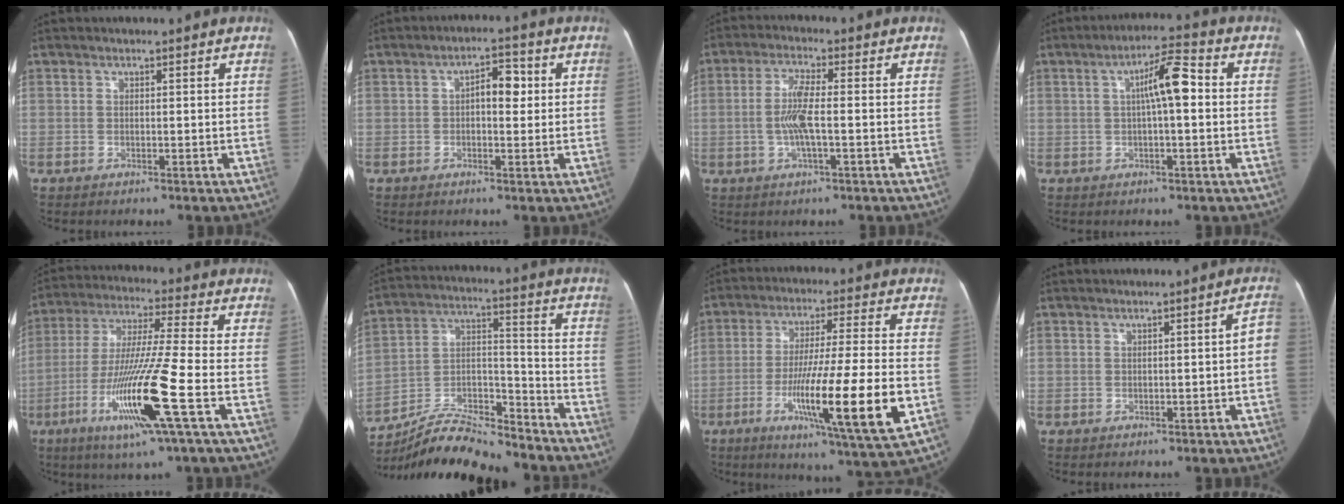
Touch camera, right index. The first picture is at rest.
{"total": 4.4, "force": [0.6, 2.1, 3.9], "torque": [-0.057, 0.018, 0.008]}
{"total": 6.1, "force": [-0.7, 0.8, 6.0], "torque": [-0.127, 0.001, -0.017]}
{"total": 6.9, "force": [0.7, 1.1, 6.8], "torque": [-0.116, 0.025, 0.009]}
{"total": 16.2, "force": [-5.8, -0.8, 15.2], "torque": [-0.305, -0.022, -0.111]}
{"total": 17.3, "force": [-16.2, 3.3, 5.2], "torque": [-0.094, 0.042, -0.267]}
{"total": 17.8, "force": [-5.2, -0.3, 17.0], "torque": [-0.281, -0.030, -0.087]}
{"total": 2.9, "force": [-0.7, 0.4, 2.8], "torque": [-0.025, 0.010, -0.008]}